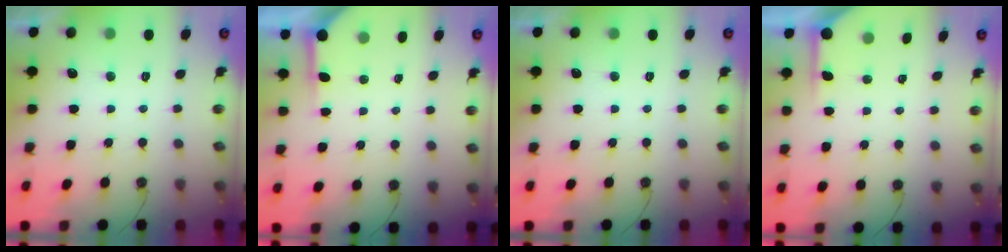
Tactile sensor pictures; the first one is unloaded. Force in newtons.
{"total": 3.9, "press": 3.9, "slide": 0.4}
{"total": 0.0}
{"total": 3.5, "press": 3.5, "slide": 0.4}